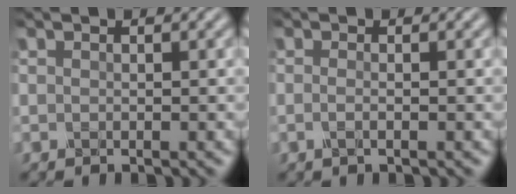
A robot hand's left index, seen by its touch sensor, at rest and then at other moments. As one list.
[{"total": 1.3, "force": [-0.1, 0.6, 1.1], "torque": [-0.011, -0.001, -0.015]}]